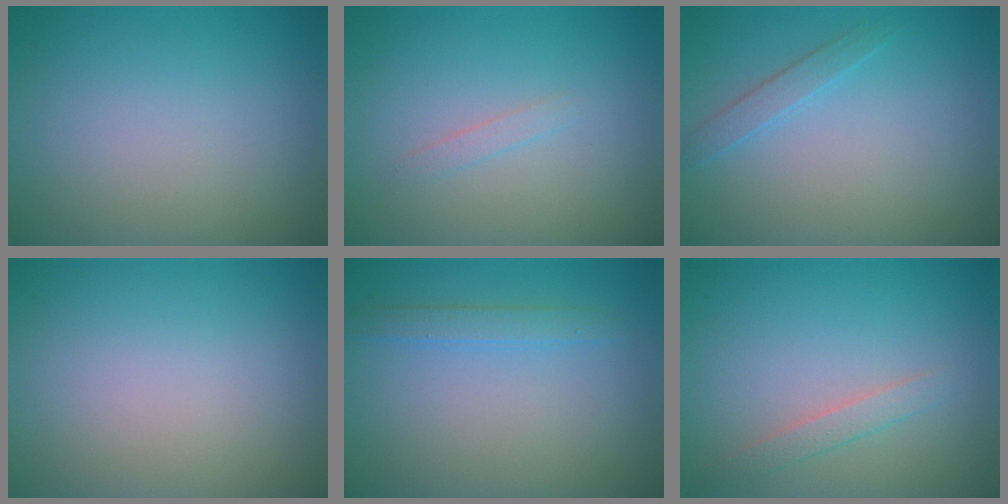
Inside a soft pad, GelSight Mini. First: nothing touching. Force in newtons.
{"total": 0.8, "press": 0.8, "slide": 0.0}
{"total": 1.4, "press": 1.4, "slide": 0.1}
{"total": 0.0}
{"total": 1.5, "press": 1.5, "slide": 0.2}
{"total": 1.3, "press": 1.3, "slide": 0.1}